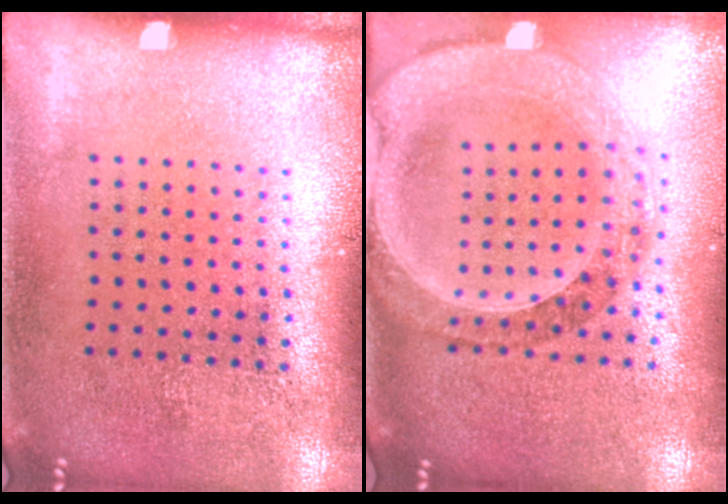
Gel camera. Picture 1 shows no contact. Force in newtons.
{"total": 1.4, "press": 1.4, "slide": 0.3}